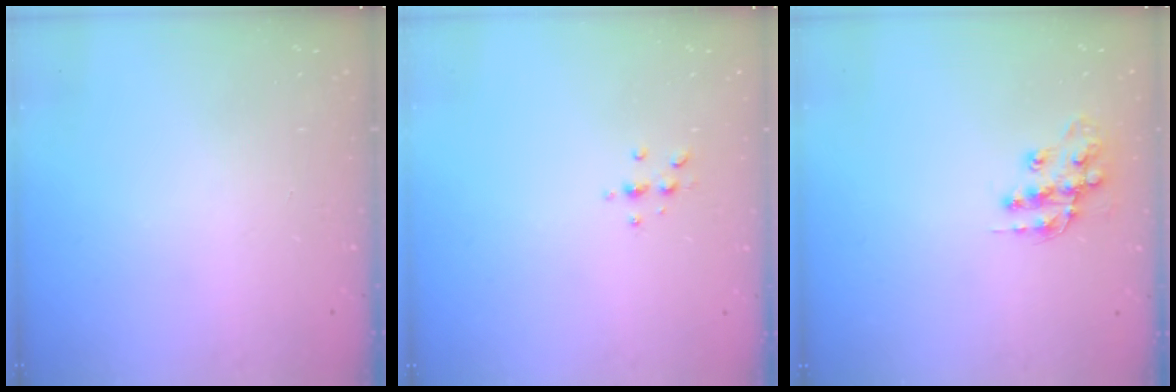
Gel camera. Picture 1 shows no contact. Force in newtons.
{"total": 3.9, "press": 3.9, "slide": 0.6}
{"total": 13.0, "press": 13.0, "slide": 1.0}